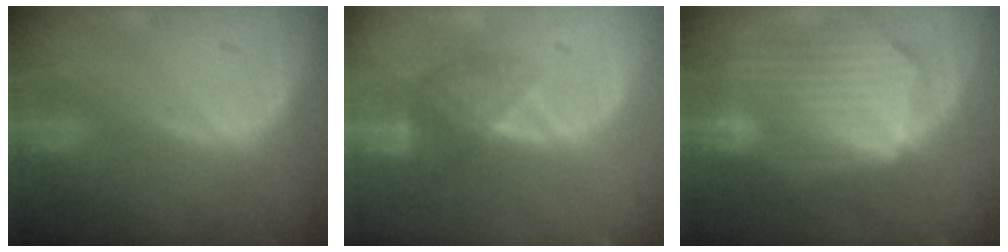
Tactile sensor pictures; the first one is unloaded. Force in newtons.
{"total": 4.2, "press": 4.1, "slide": 0.5}
{"total": 10.9, "press": 9.5, "slide": 5.2}